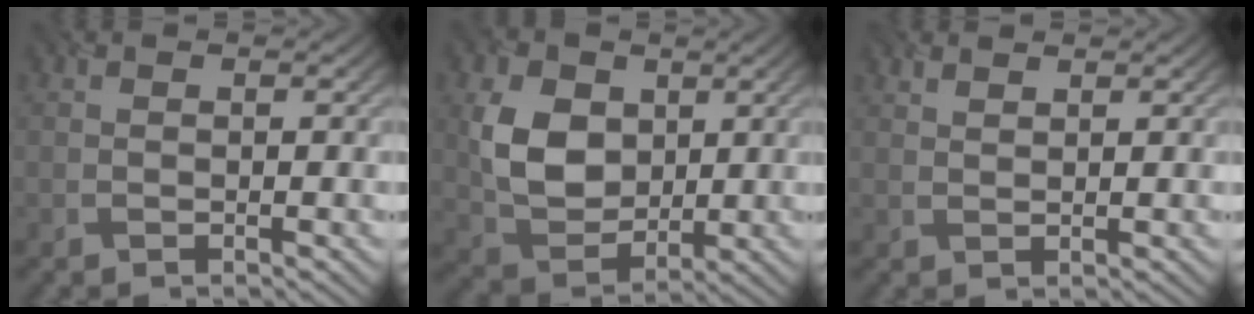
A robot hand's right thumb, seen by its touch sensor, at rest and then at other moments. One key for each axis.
{"total": 8.4, "fx": 2.0, "fy": 6.3, "fz": 5.2, "tx": -0.124, "ty": -0.001, "tz": 0.039}
{"total": 1.3, "fx": 1.3, "fy": 0.1, "fz": 0.3, "tx": -0.011, "ty": 0.003, "tz": 0.026}